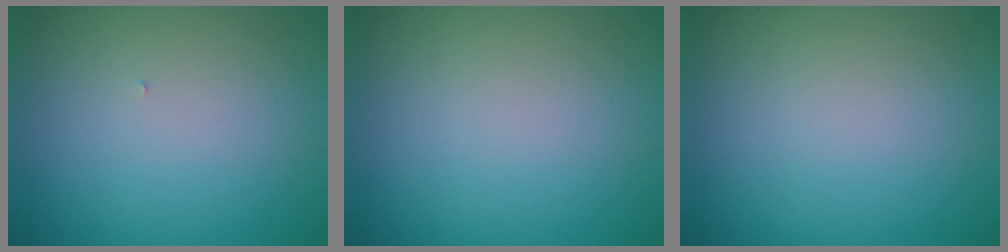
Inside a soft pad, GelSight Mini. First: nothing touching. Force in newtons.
{"total": 0.0}
{"total": 0.0}